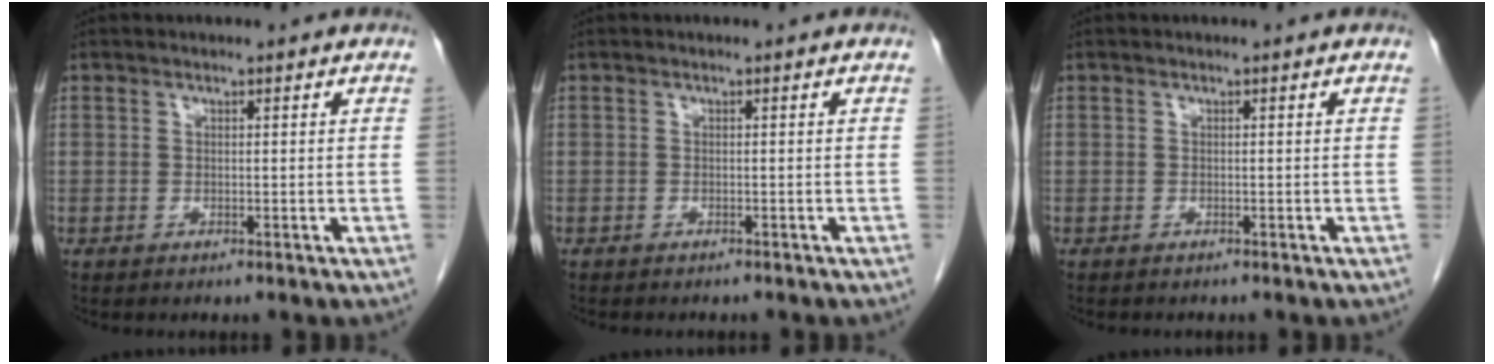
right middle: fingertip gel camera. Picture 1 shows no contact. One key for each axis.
{"total": 3.0, "fx": -2.7, "fy": 0.7, "fz": 1.2, "tx": -0.020, "ty": -0.007, "tz": -0.030}
{"total": 1.4, "fx": -1.2, "fy": 0.5, "fz": 0.5, "tx": -0.013, "ty": -0.002, "tz": -0.014}